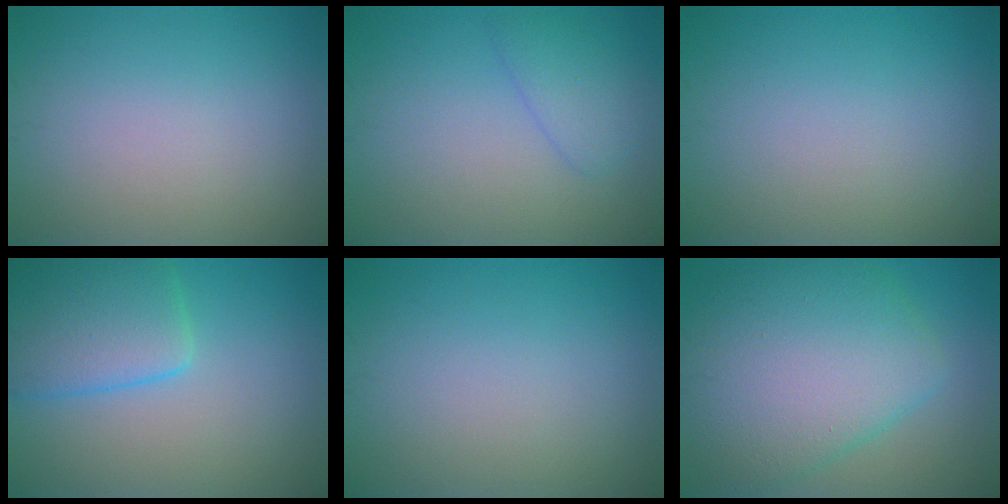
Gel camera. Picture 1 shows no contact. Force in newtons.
{"total": 2.4, "press": 2.4, "slide": 0.1}
{"total": 0.0}
{"total": 5.9, "press": 5.9, "slide": 0.5}
{"total": 0.0}
{"total": 10.0, "press": 10.0, "slide": 0.4}